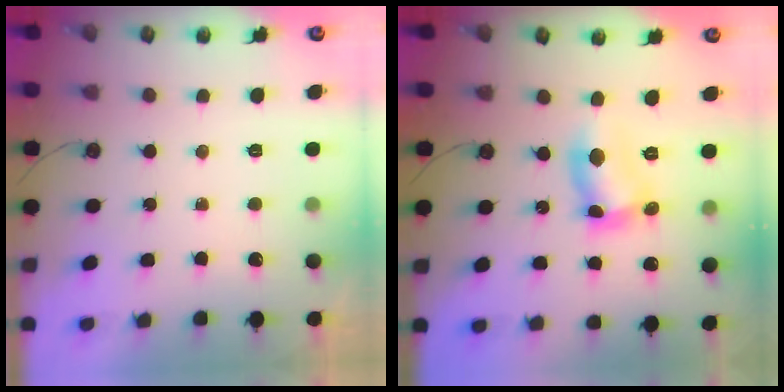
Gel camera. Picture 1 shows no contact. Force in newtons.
{"total": 10.8, "press": 10.7, "slide": 0.7}